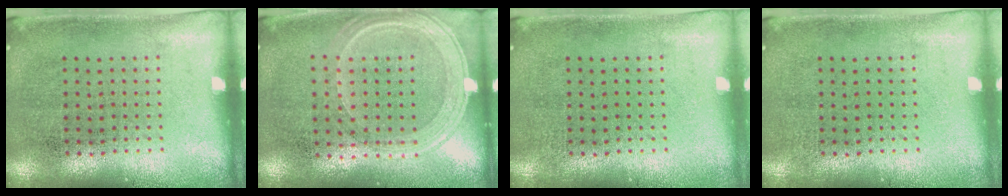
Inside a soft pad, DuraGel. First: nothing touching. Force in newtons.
{"total": 1.2, "press": 1.2, "slide": 0.3}
{"total": 0.0}
{"total": 0.0}